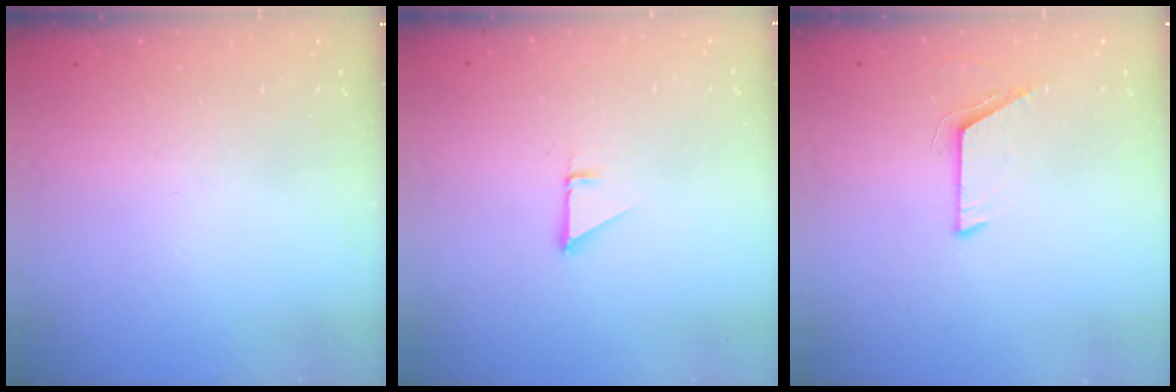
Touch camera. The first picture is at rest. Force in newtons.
{"total": 1.0, "press": 1.0, "slide": 0.1}
{"total": 5.1, "press": 5.1, "slide": 0.5}